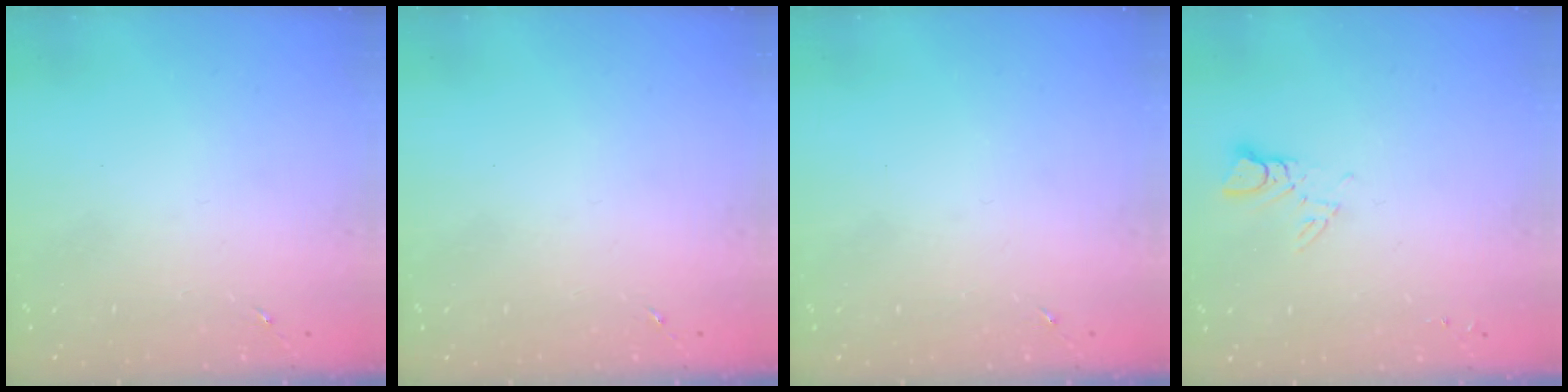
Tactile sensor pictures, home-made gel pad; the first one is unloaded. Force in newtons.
{"total": 0.0}
{"total": 0.0}
{"total": 4.5, "press": 4.5, "slide": 0.5}